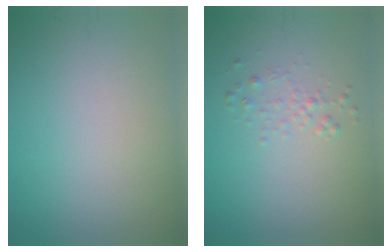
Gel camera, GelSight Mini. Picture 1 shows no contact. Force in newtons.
{"total": 1.0, "press": 1.0, "slide": 0.1}